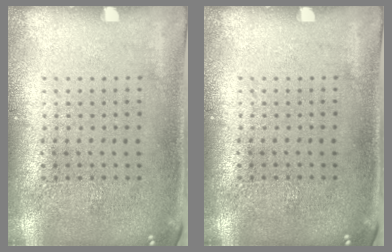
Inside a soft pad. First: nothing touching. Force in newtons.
{"total": 0.0}